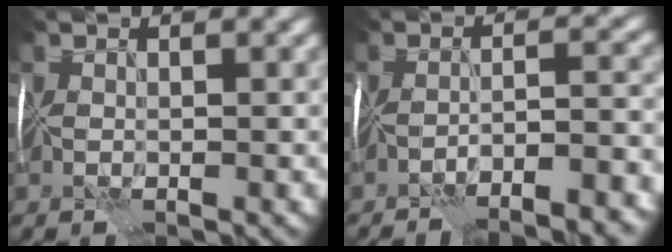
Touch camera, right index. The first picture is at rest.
{"total": 6.7, "force": [-5.7, 0.4, 3.5], "torque": [-0.041, 0.008, -0.071]}